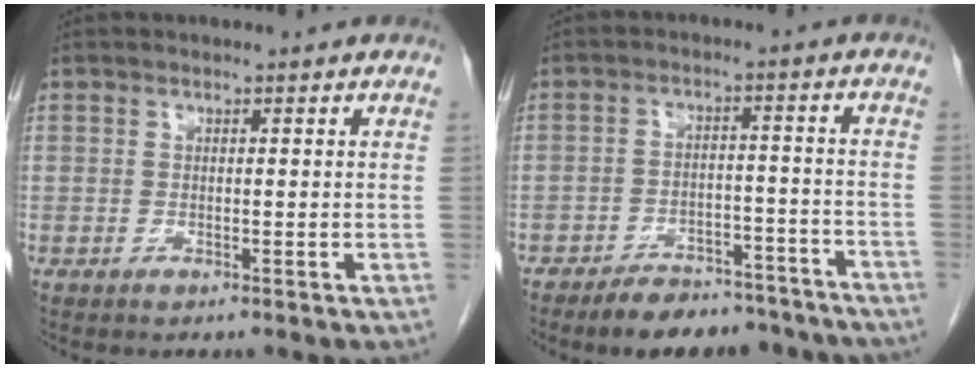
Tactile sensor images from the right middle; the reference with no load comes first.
{"total": 12.3, "force": [-10.8, 4.1, 4.3], "torque": [-0.038, 0.018, -0.144]}